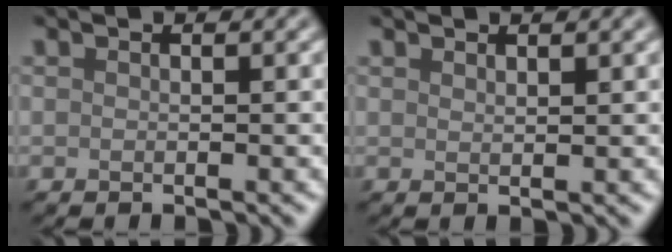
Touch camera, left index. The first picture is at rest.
{"total": 0.7, "force": [0.7, 0.0, 0.2], "torque": [-0.002, 0.000, 0.013]}